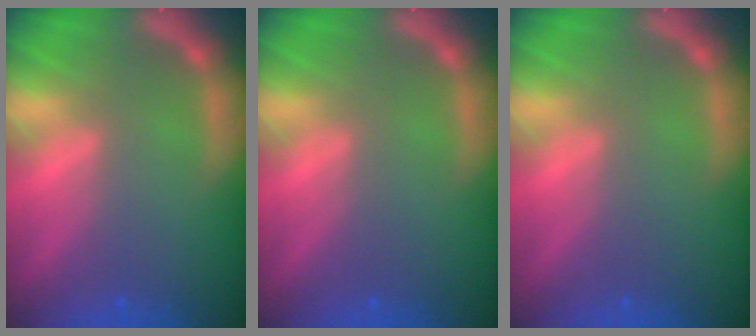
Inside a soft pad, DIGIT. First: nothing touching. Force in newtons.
{"total": 0.0}
{"total": 0.0}